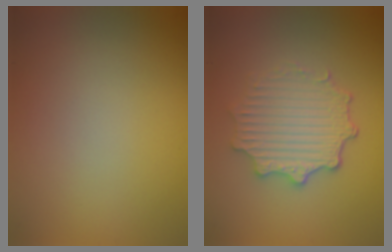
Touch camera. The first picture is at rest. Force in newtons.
{"total": 4.7, "press": 3.7, "slide": 2.9}